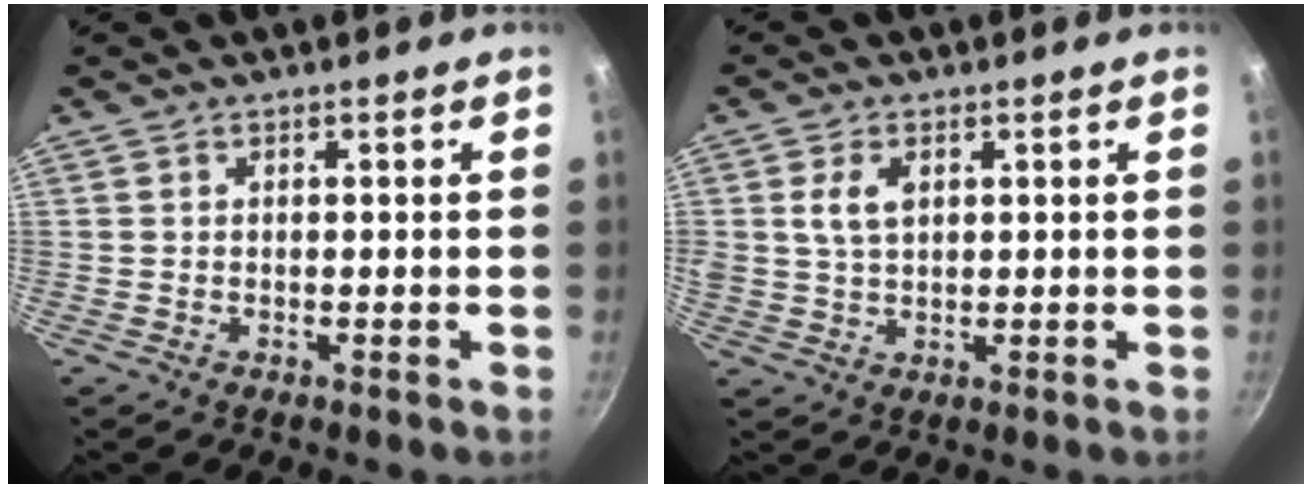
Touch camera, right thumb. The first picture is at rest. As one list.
[{"total": 4.9, "force": [1.5, 3.0, 3.6], "torque": [-0.062, -0.002, 0.028]}]